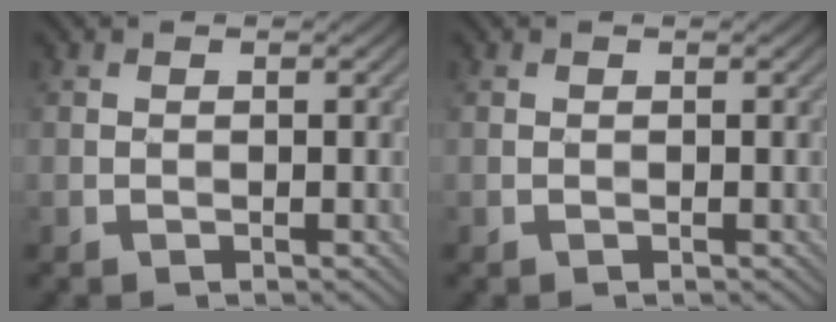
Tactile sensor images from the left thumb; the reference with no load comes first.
{"total": 0.0}